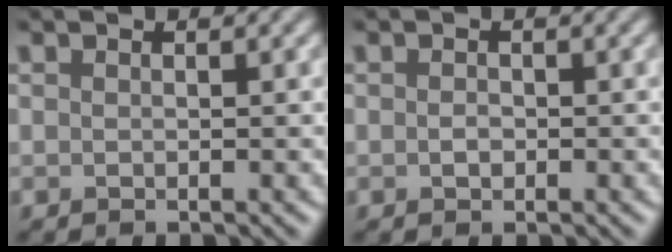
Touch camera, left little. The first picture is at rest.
{"total": 0.8, "force": [-0.2, 0.6, 0.5], "torque": [-0.010, -0.001, -0.007]}